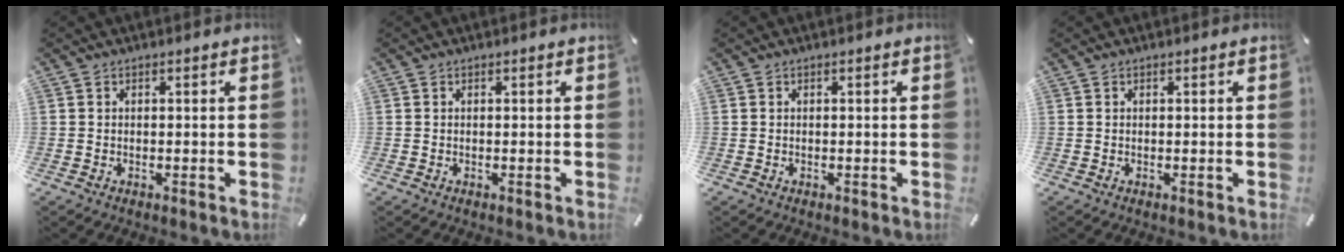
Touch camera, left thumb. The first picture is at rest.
{"total": 0.0}
{"total": 0.0}
{"total": 0.0}